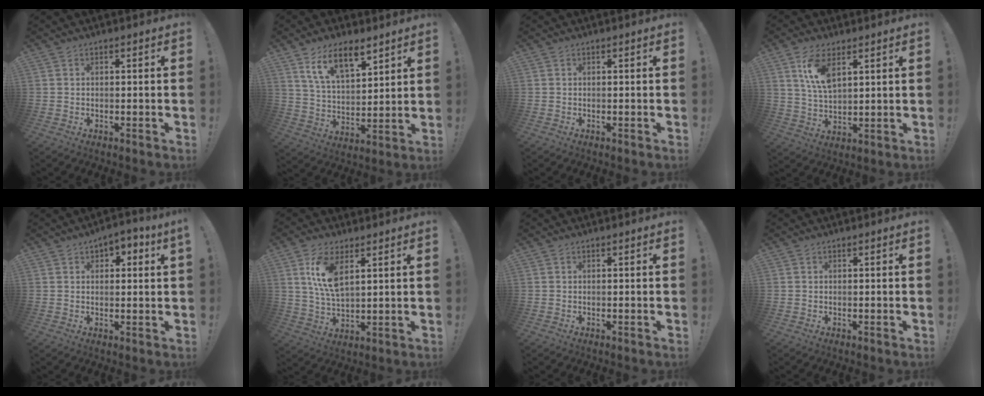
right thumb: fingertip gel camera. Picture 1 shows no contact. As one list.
[{"total": 12.7, "force": [8.3, 5.4, 7.9], "torque": [-0.137, -0.039, 0.154]}, {"total": 0.0}, {"total": 9.5, "force": [4.9, 4.5, 6.8], "torque": [-0.131, -0.014, 0.089]}, {"total": 3.3, "force": [1.0, 1.8, 2.6], "torque": [-0.030, 0.003, 0.014]}, {"total": 10.5, "force": [5.0, 4.6, 8.0], "torque": [-0.167, -0.021, 0.086]}, {"total": 0.0}, {"total": 0.0}]